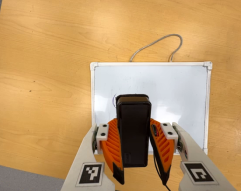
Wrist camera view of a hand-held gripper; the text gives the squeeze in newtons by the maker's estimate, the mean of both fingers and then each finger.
{"total": 6.2, "left": 5.4, "right": 7.1}